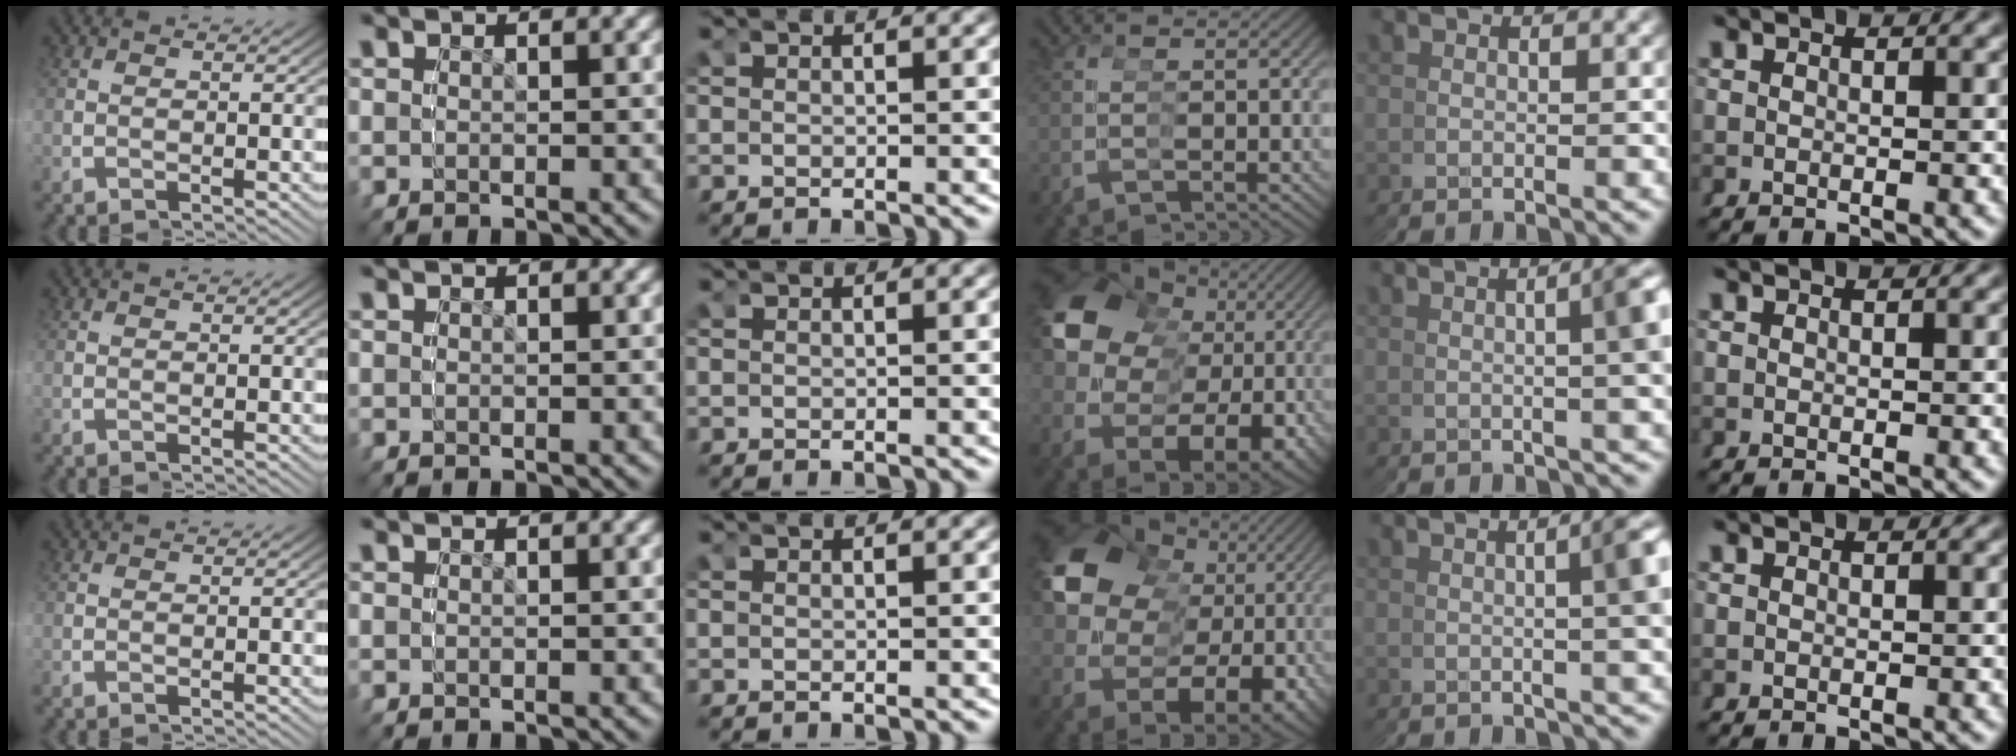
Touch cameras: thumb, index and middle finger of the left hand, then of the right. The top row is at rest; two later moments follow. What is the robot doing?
{"motion": "grasp_and_lifting", "object": "glue stick"}